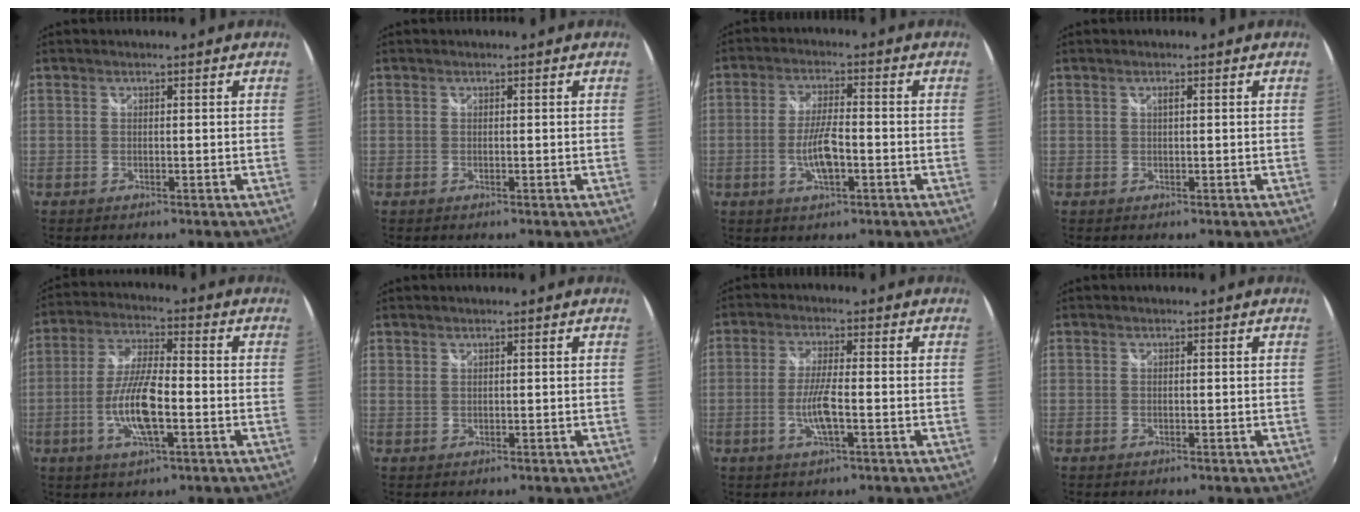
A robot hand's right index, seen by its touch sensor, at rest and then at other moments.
{"total": 0.0}
{"total": 6.6, "force": [-2.1, 1.8, 6.0], "torque": [-0.118, -0.002, -0.038]}
{"total": 0.6, "force": [0.2, 0.0, 0.5], "torque": [-0.009, 0.002, 0.003]}
{"total": 10.6, "force": [-3.1, 2.6, 9.8], "torque": [-0.198, -0.003, -0.061]}
{"total": 0.6, "force": [0.5, 0.2, 0.1], "torque": [-0.001, 0.001, 0.010]}
{"total": 5.8, "force": [-1.8, 0.5, 5.5], "torque": [-0.110, -0.006, -0.034]}
{"total": 0.0}